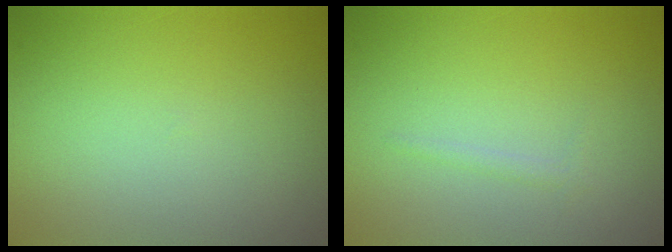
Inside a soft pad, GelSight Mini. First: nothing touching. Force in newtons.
{"total": 0.6, "press": 0.6, "slide": 0.0}